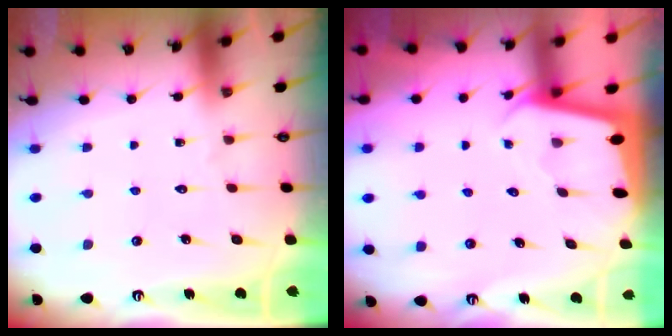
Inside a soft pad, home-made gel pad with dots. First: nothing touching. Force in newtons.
{"total": 1.8, "press": 1.8, "slide": 0.1}